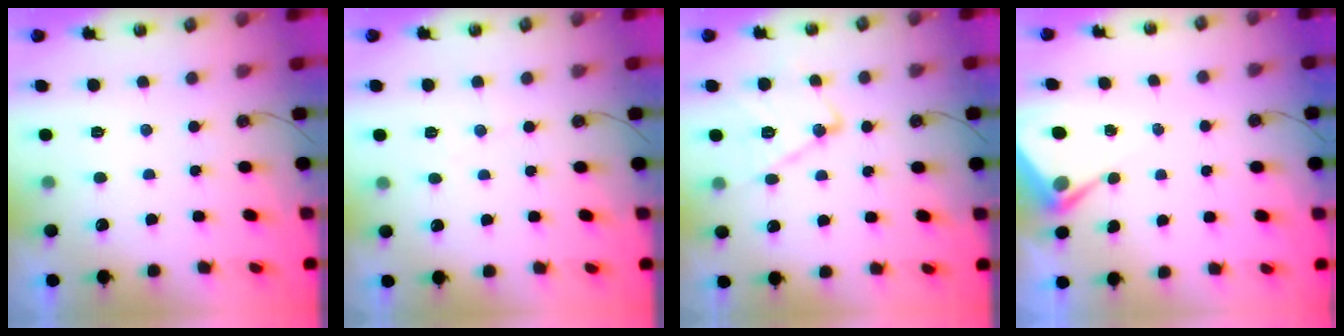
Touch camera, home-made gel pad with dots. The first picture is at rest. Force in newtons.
{"total": 4.0, "press": 3.9, "slide": 0.6}
{"total": 13.0, "press": 12.9, "slide": 1.1}
{"total": 6.5, "press": 6.4, "slide": 0.6}